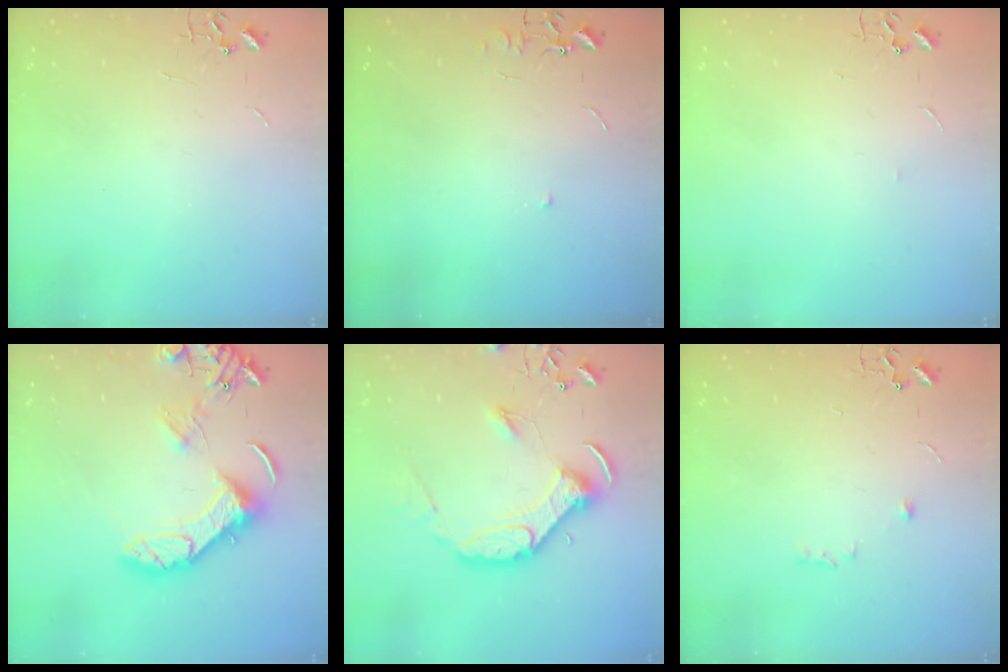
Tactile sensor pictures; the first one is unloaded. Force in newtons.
{"total": 4.7, "press": 4.6, "slide": 0.7}
{"total": 2.6, "press": 2.5, "slide": 0.4}
{"total": 16.9, "press": 16.9, "slide": 1.5}
{"total": 14.3, "press": 14.2, "slide": 2.0}
{"total": 4.9, "press": 4.8, "slide": 0.9}